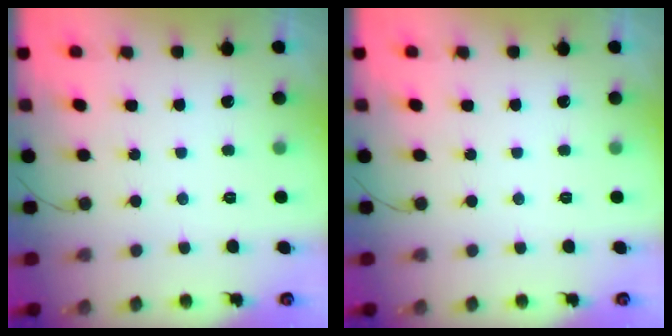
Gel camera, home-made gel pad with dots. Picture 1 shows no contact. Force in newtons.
{"total": 0.0}